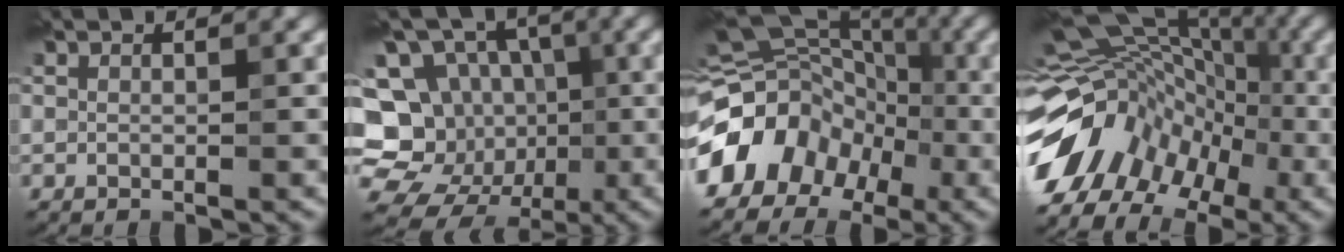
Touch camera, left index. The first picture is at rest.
{"total": 15.0, "force": [-1.8, 13.5, 6.2], "torque": [-0.153, 0.018, -0.027]}
{"total": 11.9, "force": [-5.1, 9.2, 5.5], "torque": [-0.097, 0.011, -0.096]}
{"total": 13.8, "force": [-6.1, 10.1, 7.2], "torque": [-0.139, 0.009, -0.103]}